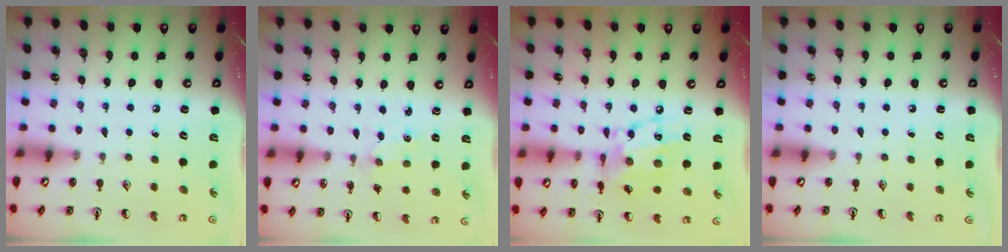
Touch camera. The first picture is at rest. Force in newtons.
{"total": 0.0}
{"total": 14.5, "press": 14.4, "slide": 0.8}
{"total": 0.0}